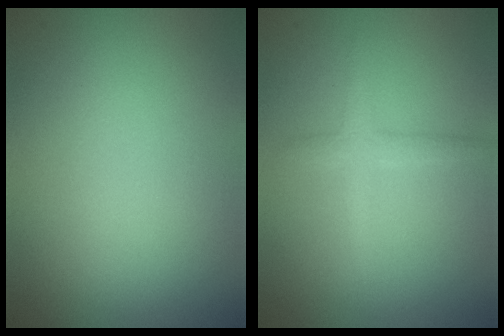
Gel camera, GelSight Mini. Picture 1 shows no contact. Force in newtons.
{"total": 1.9, "press": 1.9, "slide": 0.1}